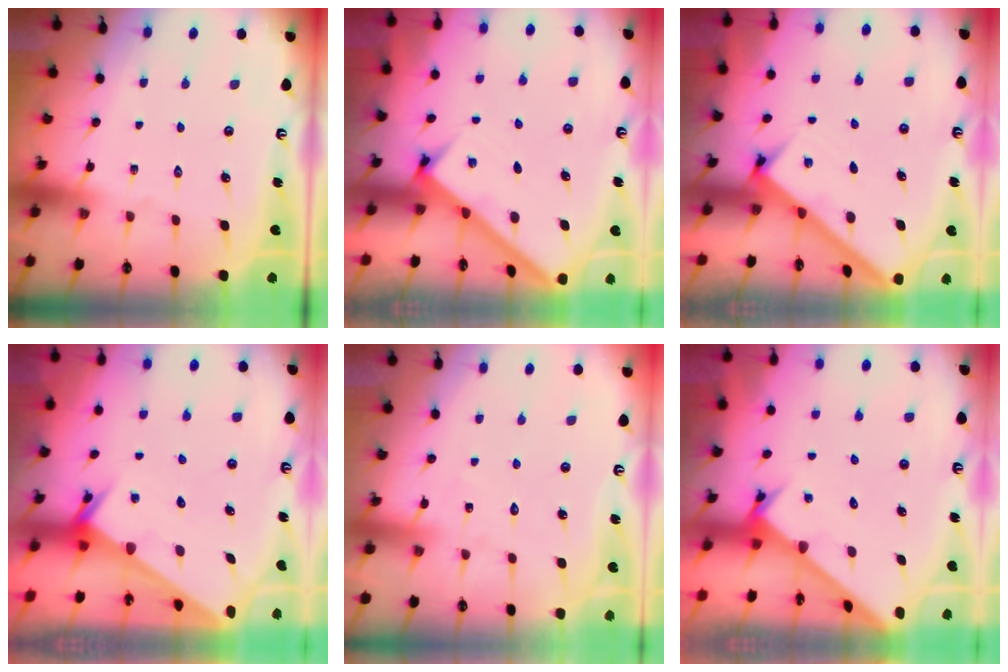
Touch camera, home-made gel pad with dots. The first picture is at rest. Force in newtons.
{"total": 2.4, "press": 2.4, "slide": 0.2}
{"total": 2.4, "press": 2.4, "slide": 0.2}
{"total": 2.1, "press": 2.1, "slide": 0.1}
{"total": 4.9, "press": 4.9, "slide": 0.4}
{"total": 2.6, "press": 2.6, "slide": 0.3}